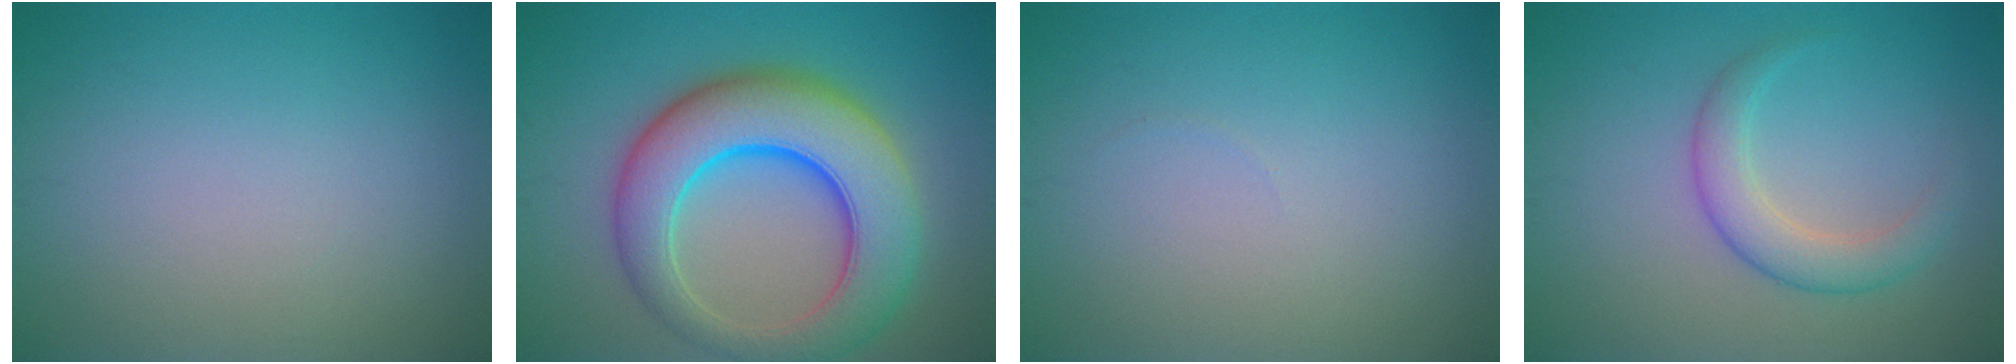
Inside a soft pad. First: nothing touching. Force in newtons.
{"total": 10.4, "press": 10.4, "slide": 0.4}
{"total": 0.0}
{"total": 3.2, "press": 3.2, "slide": 0.1}